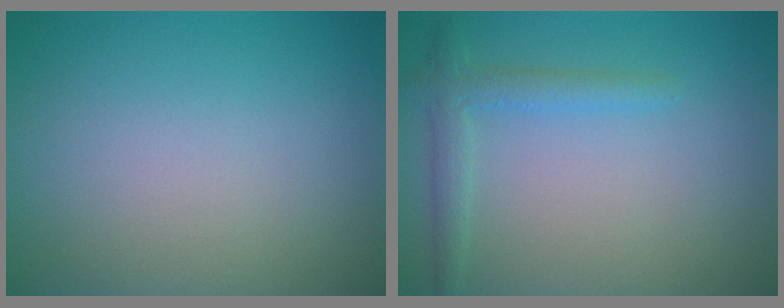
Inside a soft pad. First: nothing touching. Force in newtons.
{"total": 2.3, "press": 2.3, "slide": 0.2}